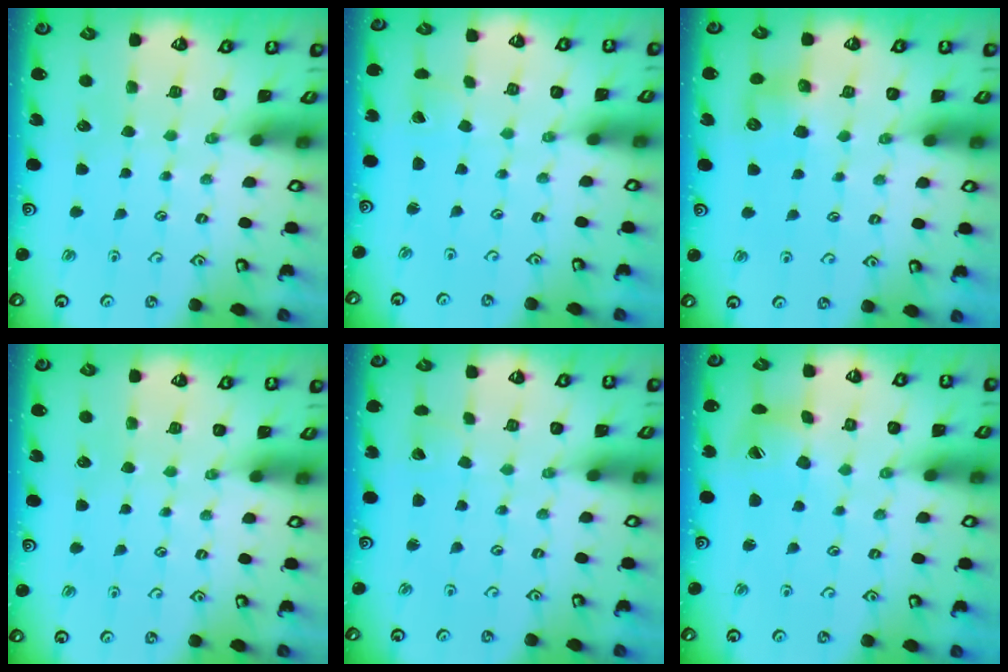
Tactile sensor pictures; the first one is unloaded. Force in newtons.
{"total": 0.9, "press": 0.9, "slide": 0.1}
{"total": 7.2, "press": 7.2, "slide": 0.6}
{"total": 0.0}
{"total": 2.3, "press": 2.3, "slide": 0.2}
{"total": 7.3, "press": 7.2, "slide": 0.8}